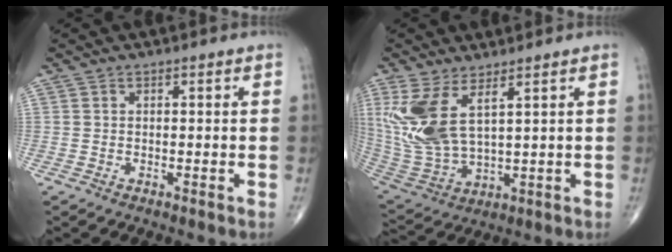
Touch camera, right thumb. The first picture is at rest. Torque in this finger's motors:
{"motor_torque": [0.21, 0.47, 1.28, 0.66, 0.46]}